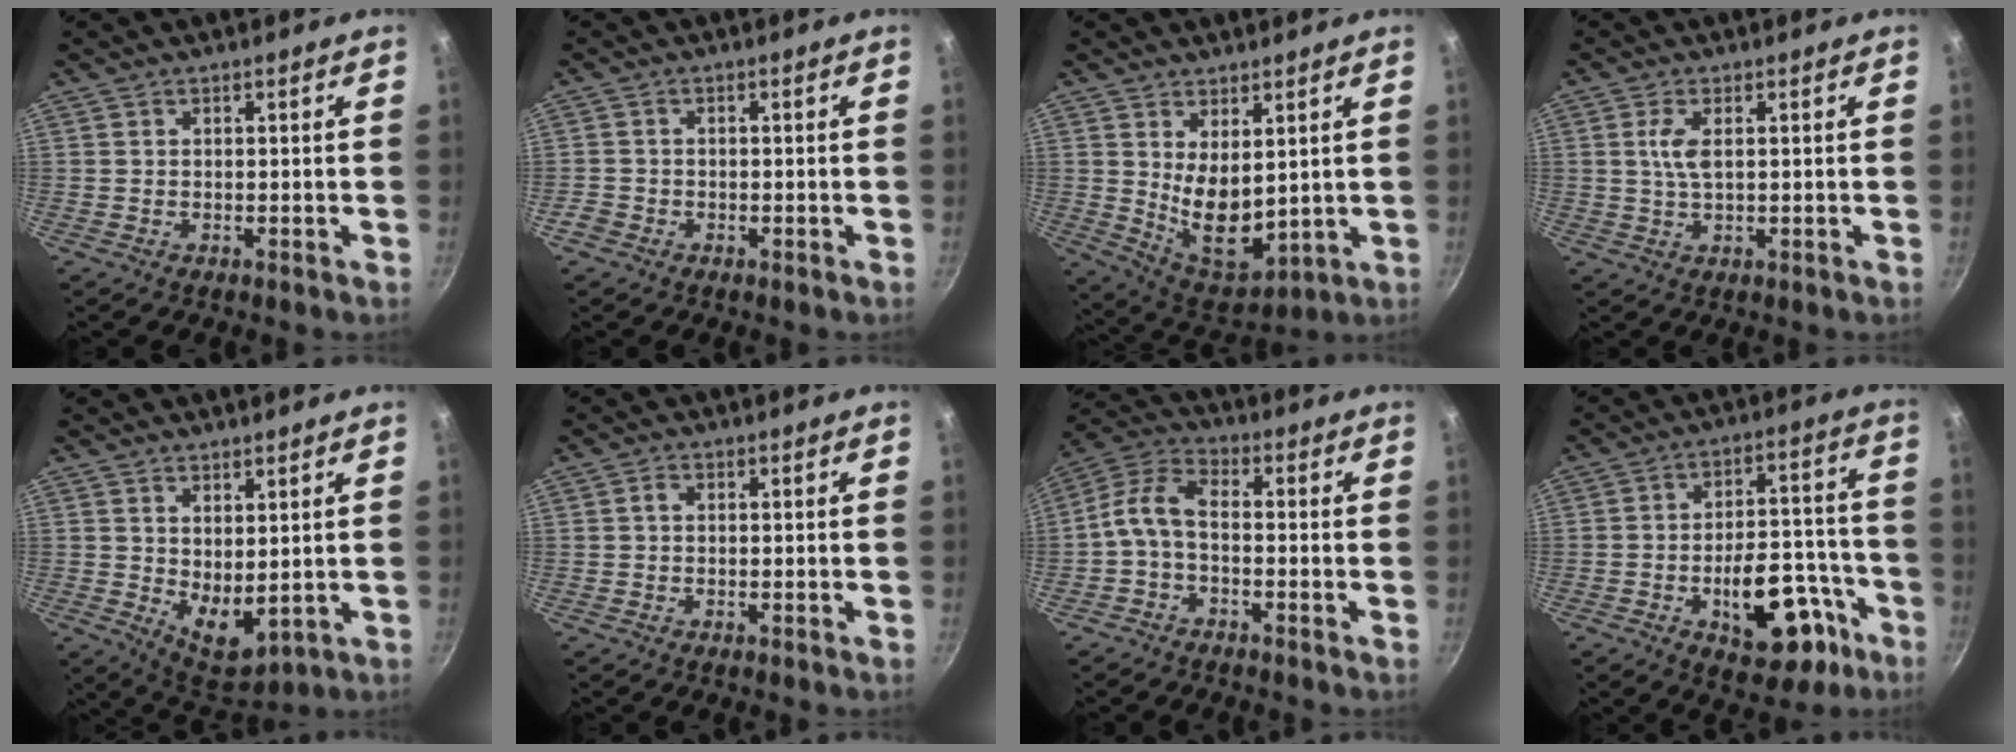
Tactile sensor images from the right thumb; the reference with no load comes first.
{"total": 1.9, "force": [-1.2, 1.4, 0.6], "torque": [-0.014, 0.007, -0.024]}
{"total": 10.8, "force": [2.2, 5.7, 8.9], "torque": [-0.122, -0.043, 0.063]}
{"total": 3.7, "force": [0.7, 1.5, 3.4], "torque": [-0.074, 0.001, 0.015]}
{"total": 8.2, "force": [2.1, 4.4, 6.6], "torque": [-0.083, -0.038, 0.051]}
{"total": 1.2, "force": [0.0, 0.9, 0.7], "torque": [-0.013, 0.007, -0.001]}
{"total": 7.3, "force": [-2.0, 3.9, 5.7], "torque": [-0.129, 0.039, -0.054]}
{"total": 17.5, "force": [-7.8, 9.4, 12.6], "torque": [-0.124, 0.064, -0.097]}